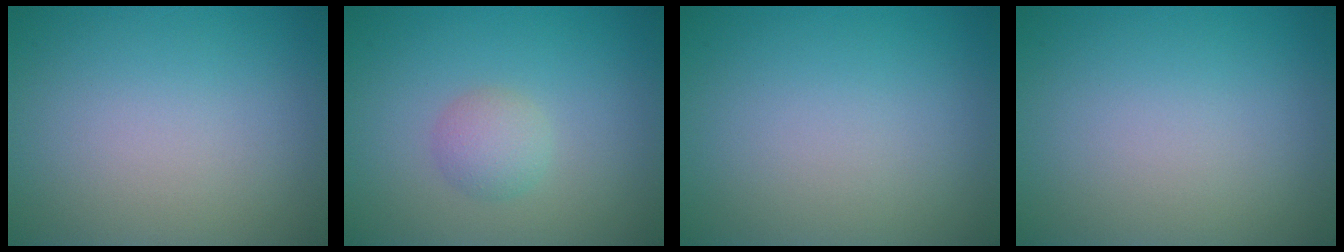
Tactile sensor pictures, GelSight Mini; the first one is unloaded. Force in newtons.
{"total": 2.0, "press": 2.0, "slide": 0.0}
{"total": 0.0}
{"total": 0.0}